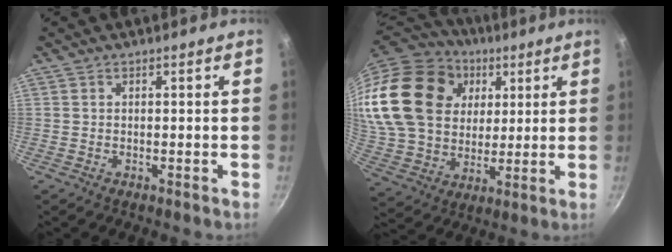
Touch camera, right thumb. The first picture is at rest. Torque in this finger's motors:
{"motor_torque": [-1.08, 2.25, 1.48, -0.07, 0.31]}